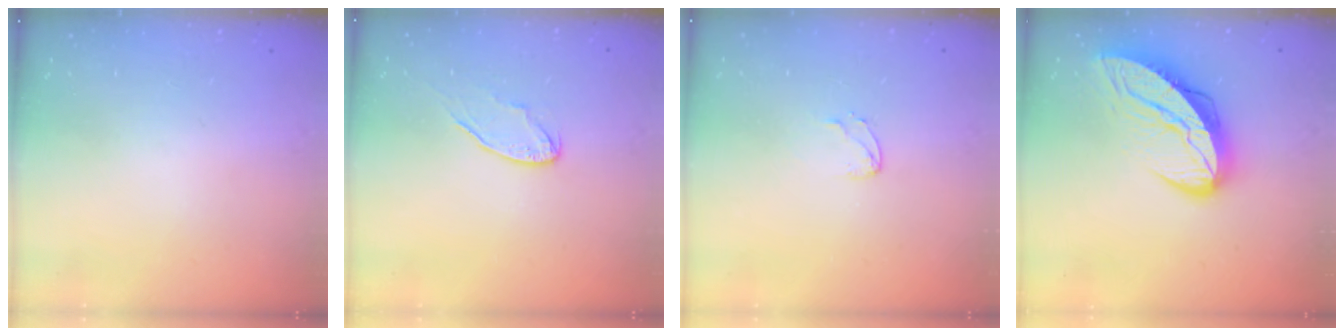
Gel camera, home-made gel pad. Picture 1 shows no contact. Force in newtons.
{"total": 6.8, "press": 6.8, "slide": 0.6}
{"total": 3.1, "press": 3.1, "slide": 0.2}
{"total": 15.3, "press": 15.3, "slide": 1.2}